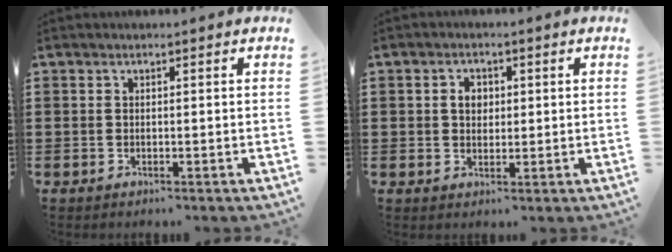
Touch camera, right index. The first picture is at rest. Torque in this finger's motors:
{"motor_torque": [0.22, 0.38, 0.29, 0.07]}